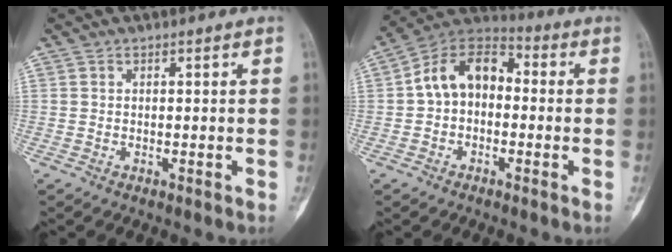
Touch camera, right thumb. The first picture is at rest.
{"total": 11.5, "force": [-0.1, 8.2, 8.0], "torque": [-0.113, 0.040, -0.021]}